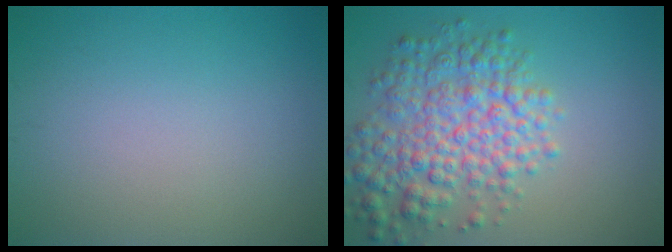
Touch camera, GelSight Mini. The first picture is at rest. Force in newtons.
{"total": 6.8, "press": 6.8, "slide": 0.2}